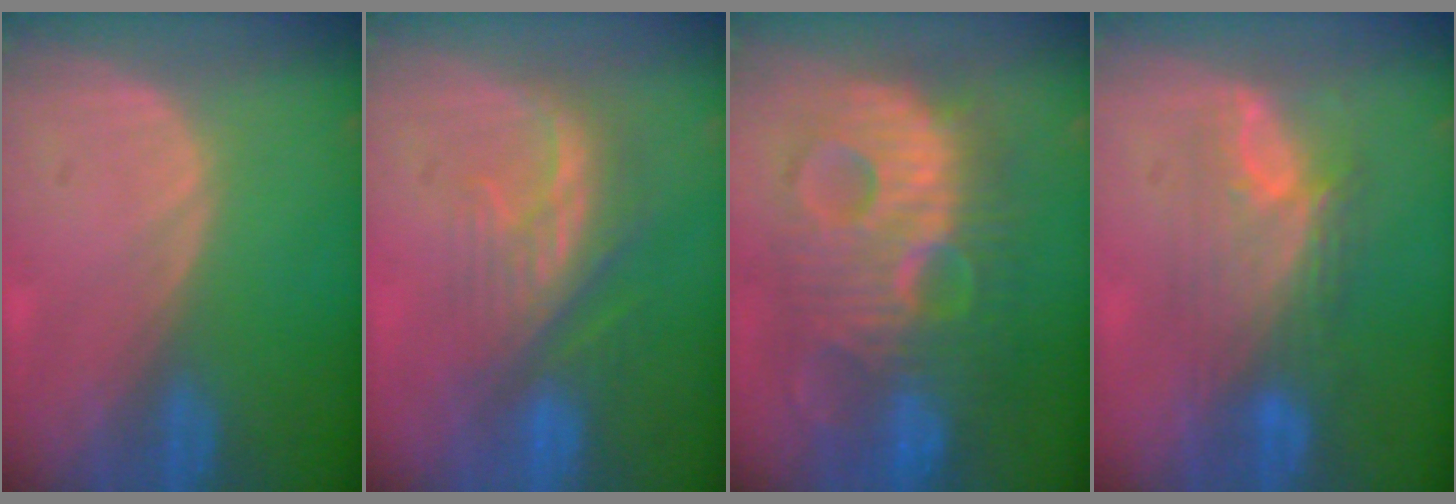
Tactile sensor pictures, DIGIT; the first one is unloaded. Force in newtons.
{"total": 8.3, "press": 7.5, "slide": 3.5}
{"total": 13.6, "press": 13.5, "slide": 1.2}
{"total": 7.4, "press": 7.2, "slide": 1.6}